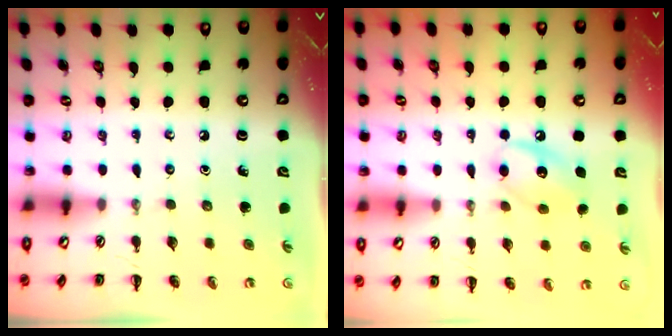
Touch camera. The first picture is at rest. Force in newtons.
{"total": 9.8, "press": 9.8, "slide": 1.1}